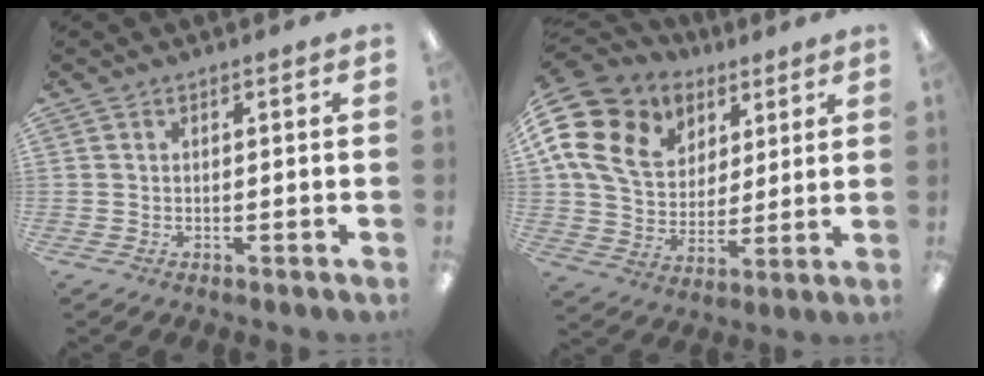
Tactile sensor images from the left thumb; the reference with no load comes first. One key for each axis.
{"total": 18.0, "fx": 8.1, "fy": 13.5, "fz": 8.7, "tx": -0.198, "ty": -0.034, "tz": 0.154}